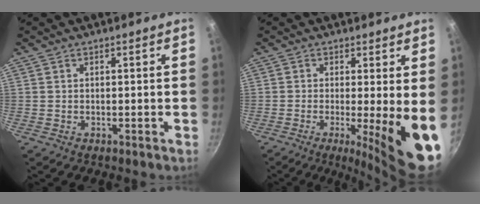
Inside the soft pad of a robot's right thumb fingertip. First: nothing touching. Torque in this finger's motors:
{"motor_torque": [2.55, 2.45, 1.81, -0.41, 0.37]}